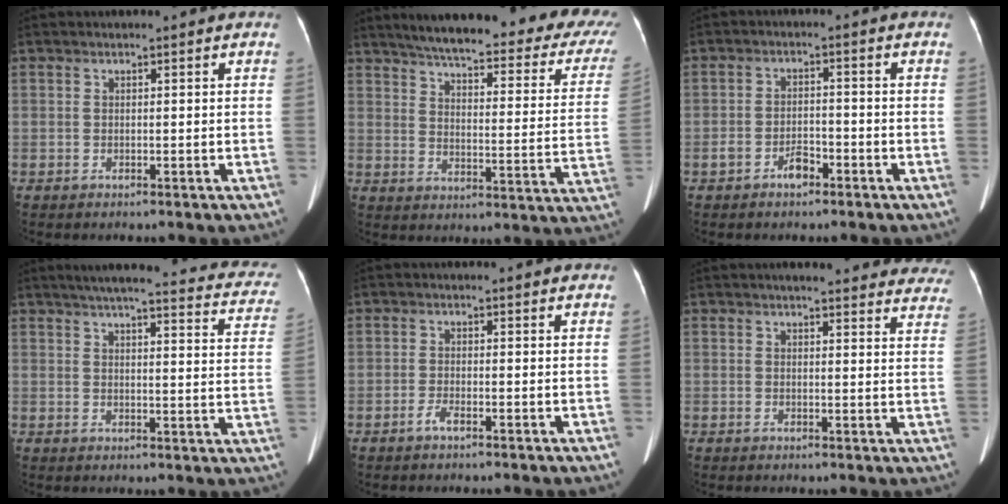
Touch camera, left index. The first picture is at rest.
{"total": 29.0, "force": [23.7, 5.6, 15.7], "torque": [-0.209, -0.035, 0.276]}
{"total": 3.0, "force": [-2.0, 1.3, 1.7], "torque": [-0.032, 0.008, -0.034]}
{"total": 25.4, "force": [22.2, 3.8, 11.8], "torque": [-0.159, -0.019, 0.247]}
{"total": 1.4, "force": [-1.0, 0.1, 1.0], "torque": [-0.022, -0.001, -0.020]}
{"total": 20.1, "force": [18.5, 3.9, 6.8], "torque": [-0.061, -0.033, 0.193]}